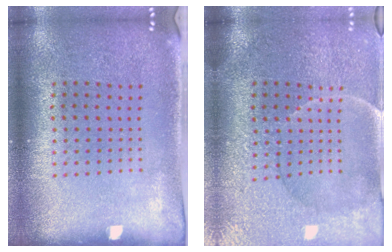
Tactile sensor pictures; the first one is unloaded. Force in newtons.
{"total": 3.9, "press": 3.6, "slide": 1.4}